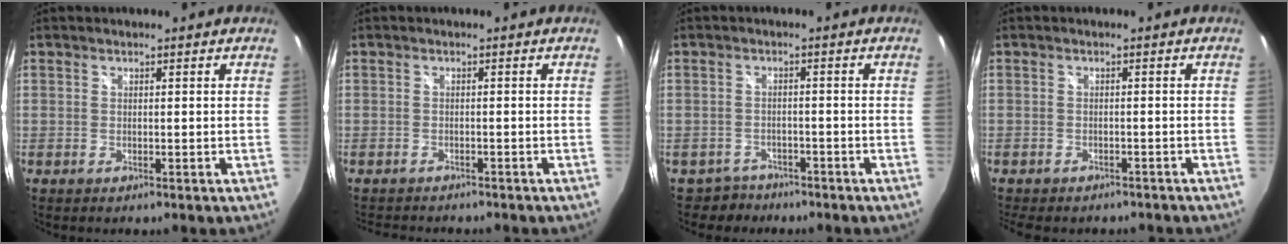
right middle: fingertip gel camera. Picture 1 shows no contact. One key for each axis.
{"total": 4.4, "fx": -4.1, "fy": 1.1, "fz": 1.1, "tx": -0.031, "ty": -0.004, "tz": -0.059}
{"total": 3.9, "fx": -3.0, "fy": 2.4, "fz": -0.4, "tx": 0.000, "ty": 0.012, "tz": -0.049}
{"total": 7.2, "fx": -6.0, "fy": 2.6, "fz": 2.9, "tx": -0.065, "ty": -0.017, "tz": -0.083}